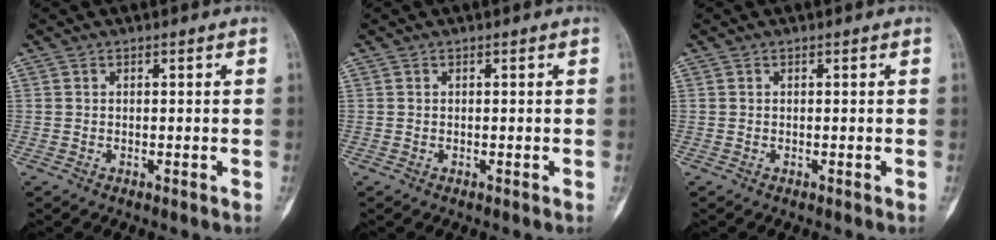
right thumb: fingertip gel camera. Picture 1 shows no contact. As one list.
[{"total": 0.0}, {"total": 0.0}]